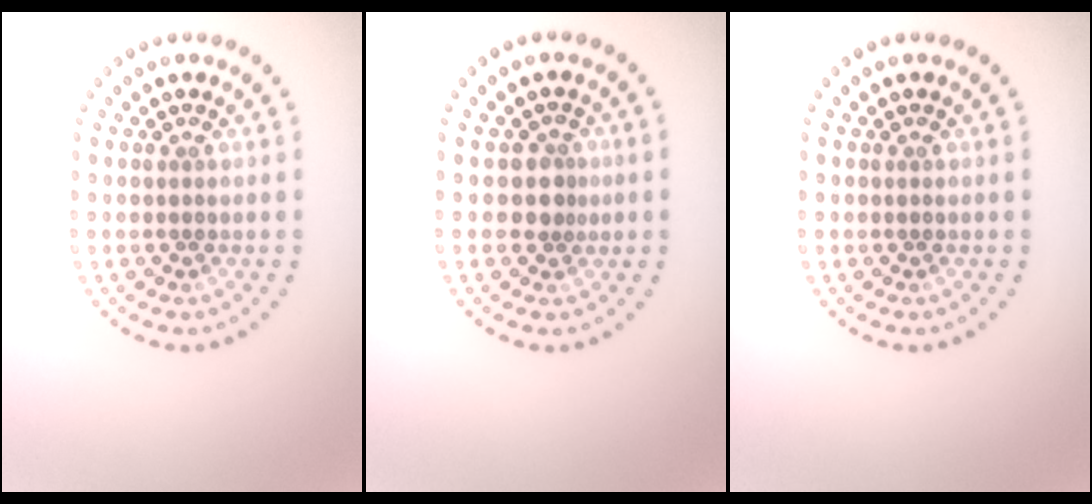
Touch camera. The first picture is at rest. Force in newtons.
{"total": 1.9, "press": 1.5, "slide": 1.2}
{"total": 0.0}